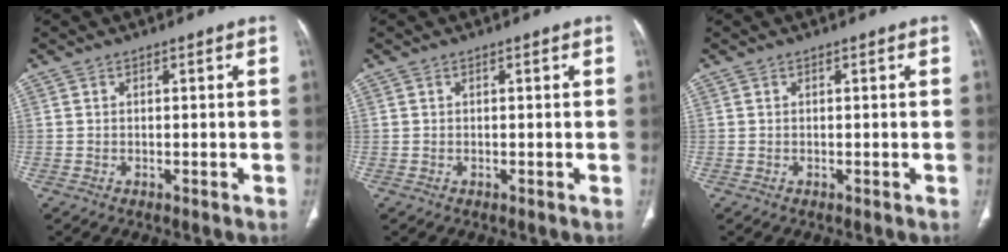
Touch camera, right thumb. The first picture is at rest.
{"total": 0.0}
{"total": 0.0}